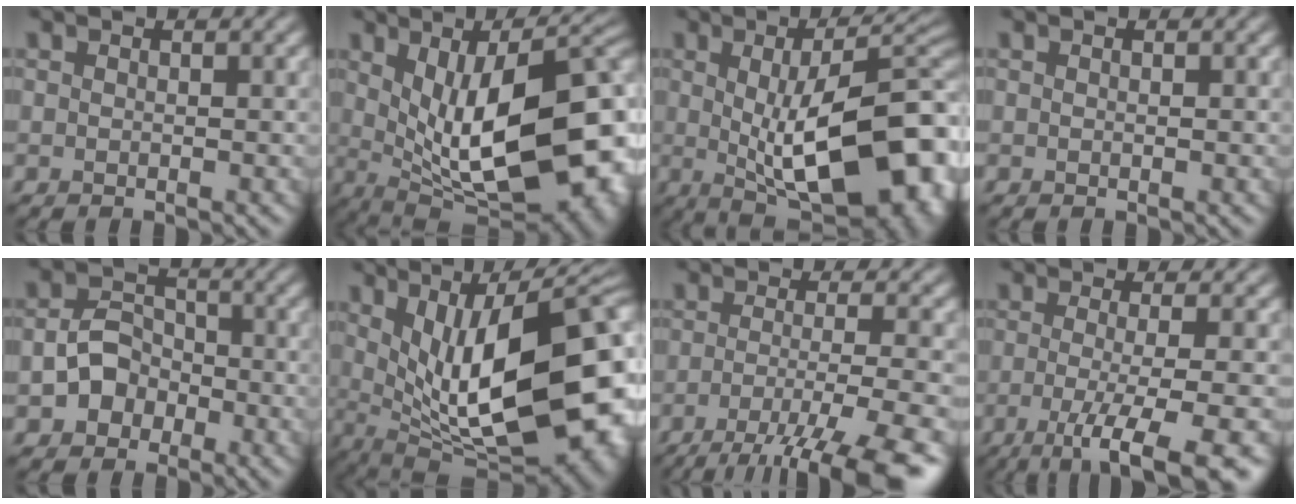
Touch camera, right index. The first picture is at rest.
{"total": 17.1, "force": [0.5, 6.9, 15.7], "torque": [-0.205, -0.001, 0.026]}
{"total": 14.9, "force": [-0.9, 6.2, 13.5], "torque": [-0.161, -0.008, -0.003]}
{"total": 0.0}
{"total": 3.5, "force": [-1.5, 2.8, 1.4], "torque": [-0.016, 0.008, -0.028]}
{"total": 18.5, "force": [2.0, 7.2, 16.9], "torque": [-0.219, 0.007, 0.055]}
{"total": 9.6, "force": [-5.7, 2.0, 7.5], "torque": [-0.106, -0.008, -0.095]}
{"total": 8.2, "force": [-3.5, 2.0, 7.2], "torque": [-0.094, -0.011, -0.061]}